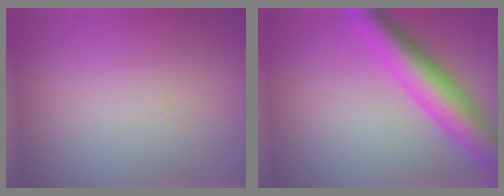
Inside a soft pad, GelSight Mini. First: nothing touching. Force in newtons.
{"total": 7.4, "press": 7.4, "slide": 0.3}